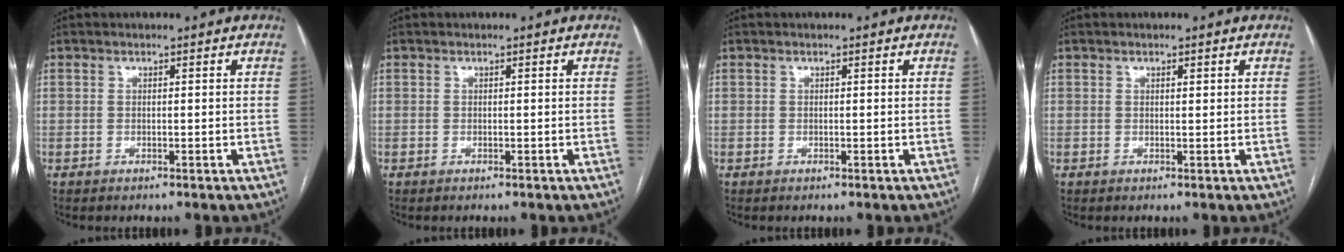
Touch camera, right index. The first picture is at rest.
{"total": 0.0}
{"total": 0.0}
{"total": 0.6, "force": [0.3, 0.1, 0.5], "torque": [-0.010, -0.001, 0.005]}